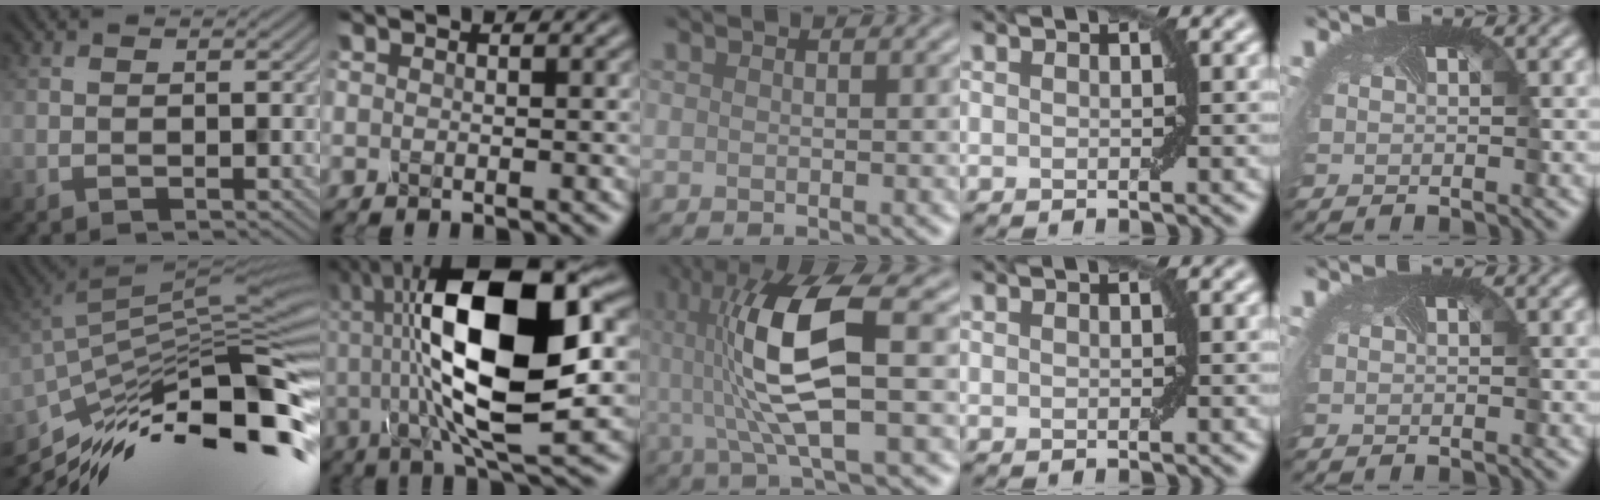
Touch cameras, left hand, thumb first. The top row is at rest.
{"thumb": {"total": 16.2, "force": [-8.9, 4.1, 12.9], "torque": [-0.247, 0.012, -0.161]}, "index": {"total": 15.6, "force": [1.8, 5.2, 14.6], "torque": [-0.252, 0.007, 0.026]}, "middle": {"total": 10.2, "force": [1.2, 2.5, 9.8], "torque": [-0.188, 0.006, 0.029]}}